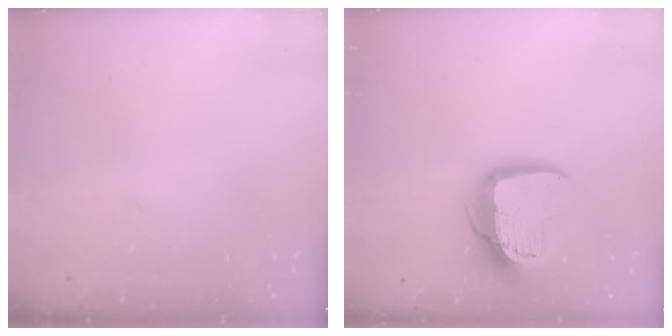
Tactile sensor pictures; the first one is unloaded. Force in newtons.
{"total": 14.6, "press": 14.6, "slide": 1.1}